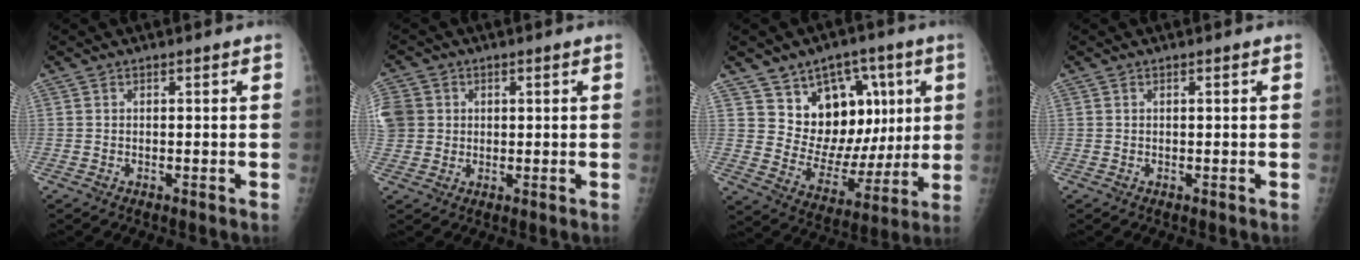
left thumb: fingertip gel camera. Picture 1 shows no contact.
{"total": 10.1, "force": [2.1, 9.1, 3.9], "torque": [-0.103, 0.020, 0.047]}
{"total": 16.7, "force": [6.3, 11.6, 10.2], "torque": [-0.093, -0.024, 0.116]}
{"total": 0.0}